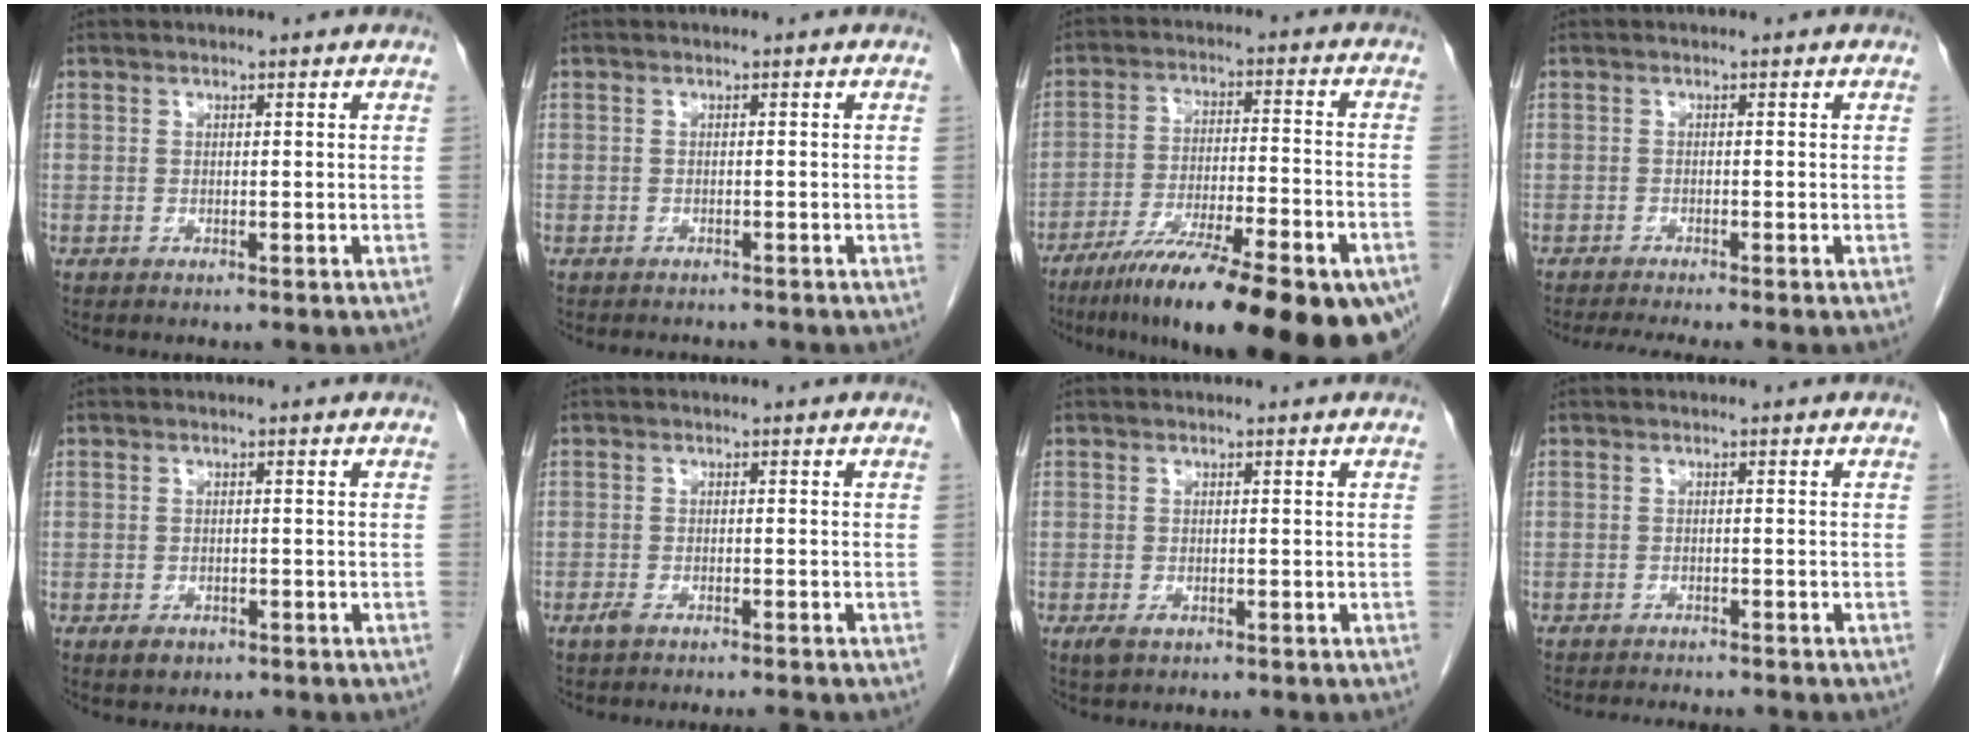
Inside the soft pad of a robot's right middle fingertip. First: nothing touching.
{"total": 2.3, "force": [-2.1, 0.9, 0.4], "torque": [-0.005, -0.003, -0.026]}
{"total": 25.4, "force": [-18.2, 3.6, 17.3], "torque": [-0.204, -0.028, -0.271]}
{"total": 4.1, "force": [-3.5, -0.5, 2.1], "torque": [-0.029, -0.011, -0.057]}
{"total": 1.8, "force": [-1.1, 1.2, 0.9], "torque": [-0.018, 0.001, -0.008]}
{"total": 3.1, "force": [-2.6, 0.1, 1.6], "torque": [-0.026, -0.004, -0.040]}
{"total": 1.5, "force": [-0.7, 0.7, 1.1], "torque": [-0.024, -0.002, -0.007]}
{"total": 5.0, "force": [-4.7, 0.4, 1.6], "torque": [-0.017, -0.010, -0.067]}